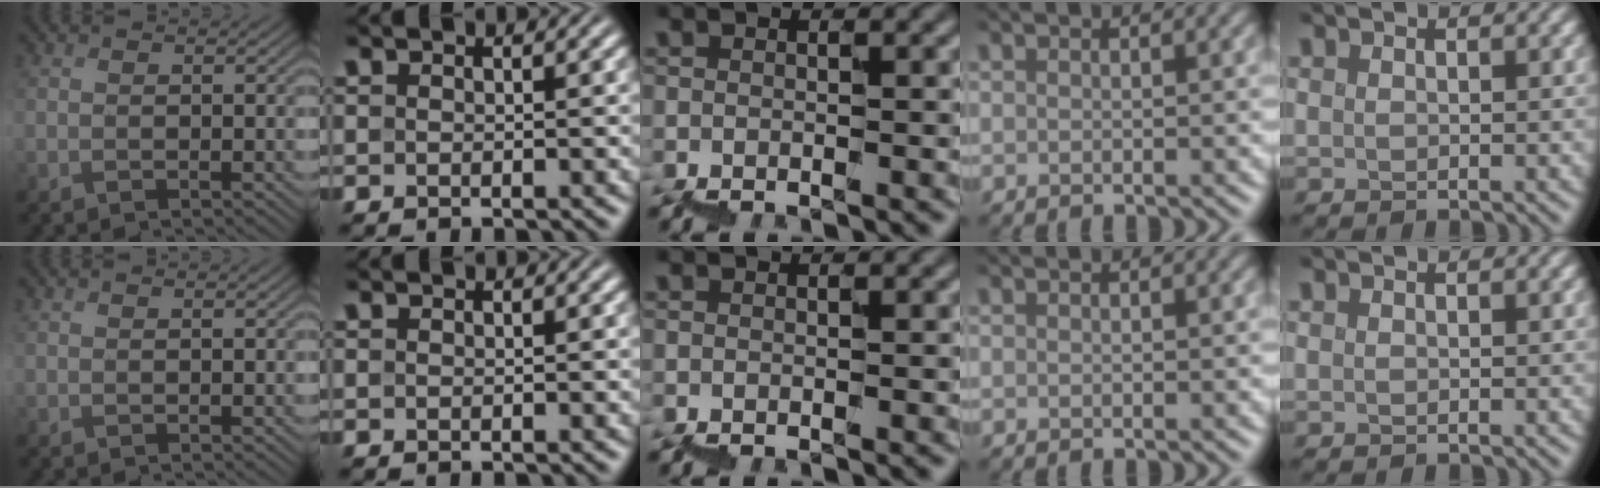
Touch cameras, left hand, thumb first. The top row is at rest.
{"thumb": {"total": 0.6, "force": [0.4, 0.1, 0.5], "torque": [-0.008, 0.003, 0.007]}}